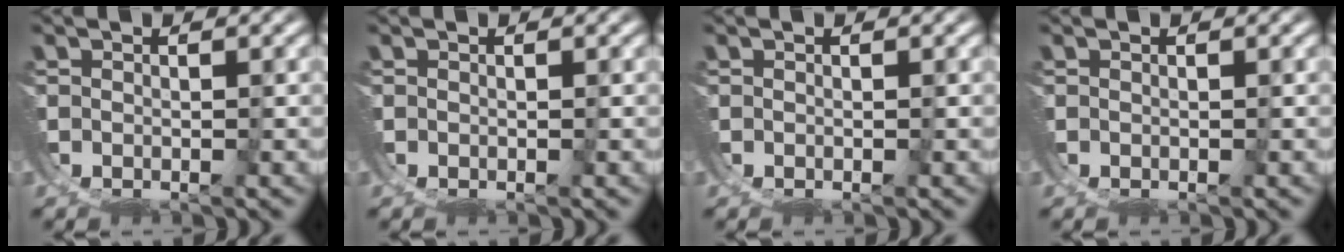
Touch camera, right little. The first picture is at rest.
{"total": 0.0}
{"total": 0.0}
{"total": 0.0}